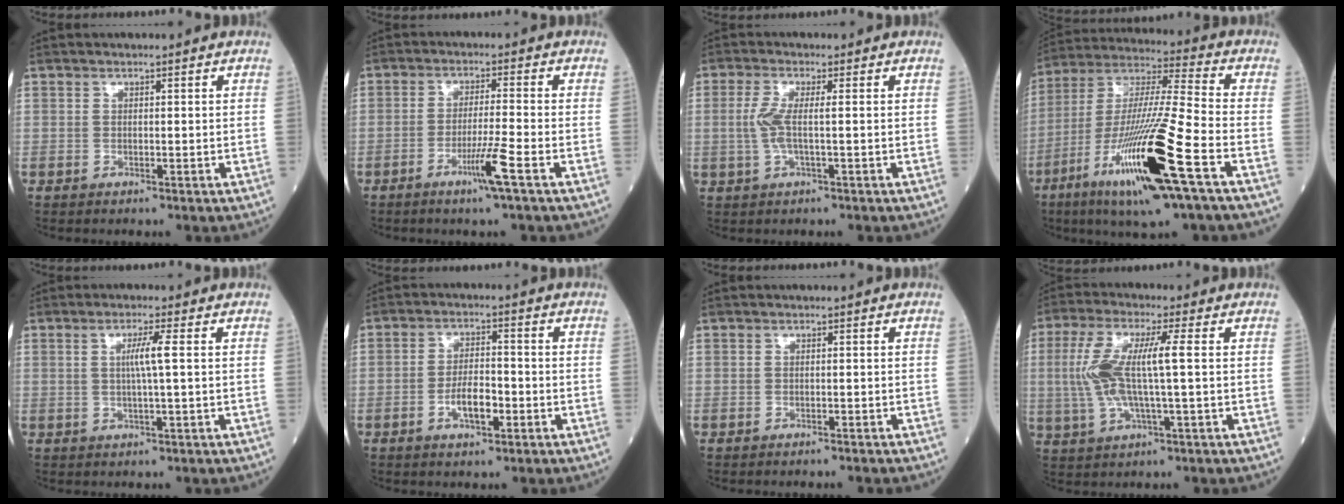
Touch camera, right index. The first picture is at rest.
{"total": 5.4, "force": [-2.8, -0.9, 4.5], "torque": [-0.086, -0.011, -0.055]}
{"total": 4.0, "force": [0.0, 0.6, 4.0], "torque": [-0.098, 0.001, -0.003]}
{"total": 20.6, "force": [-8.9, 0.6, 18.6], "torque": [-0.372, -0.033, -0.165]}
{"total": 3.3, "force": [0.4, -0.7, 3.2], "torque": [-0.062, -0.002, 0.006]}
{"total": 5.2, "force": [-2.0, 1.8, 4.4], "torque": [-0.084, 0.004, -0.036]}
{"total": 1.9, "force": [-1.8, 0.0, 0.5], "torque": [-0.011, -0.002, -0.021]}
{"total": 9.6, "force": [0.6, 1.3, 9.5], "torque": [-0.213, 0.015, 0.011]}